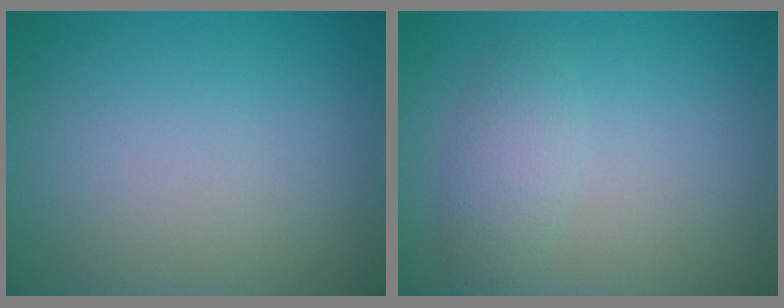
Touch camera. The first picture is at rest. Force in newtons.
{"total": 2.2, "press": 2.2, "slide": 0.2}